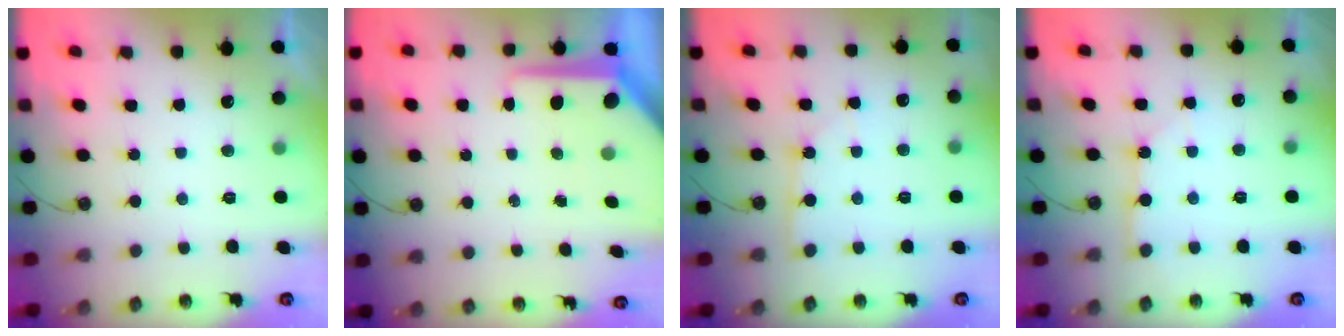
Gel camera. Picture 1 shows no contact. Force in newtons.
{"total": 11.3, "press": 11.2, "slide": 1.0}
{"total": 2.7, "press": 2.7, "slide": 0.4}
{"total": 2.2, "press": 2.2, "slide": 0.3}